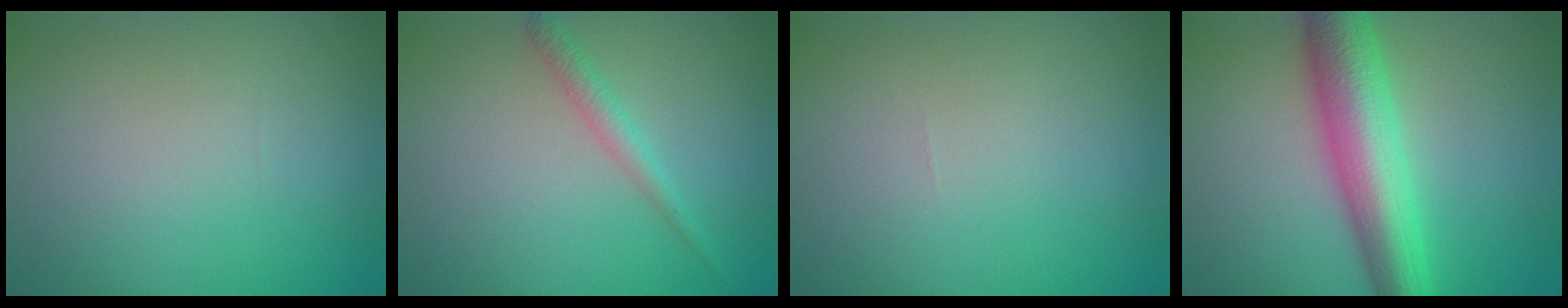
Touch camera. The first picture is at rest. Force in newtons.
{"total": 1.6, "press": 1.6, "slide": 0.0}
{"total": 0.0}
{"total": 7.9, "press": 7.9, "slide": 0.1}